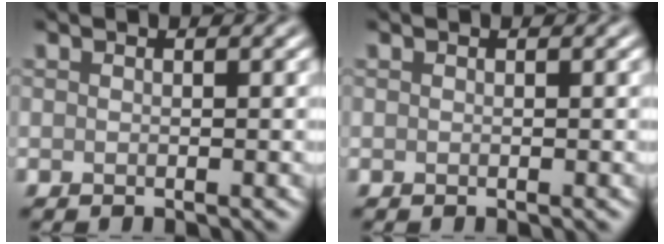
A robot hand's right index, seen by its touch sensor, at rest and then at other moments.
{"total": 0.0}